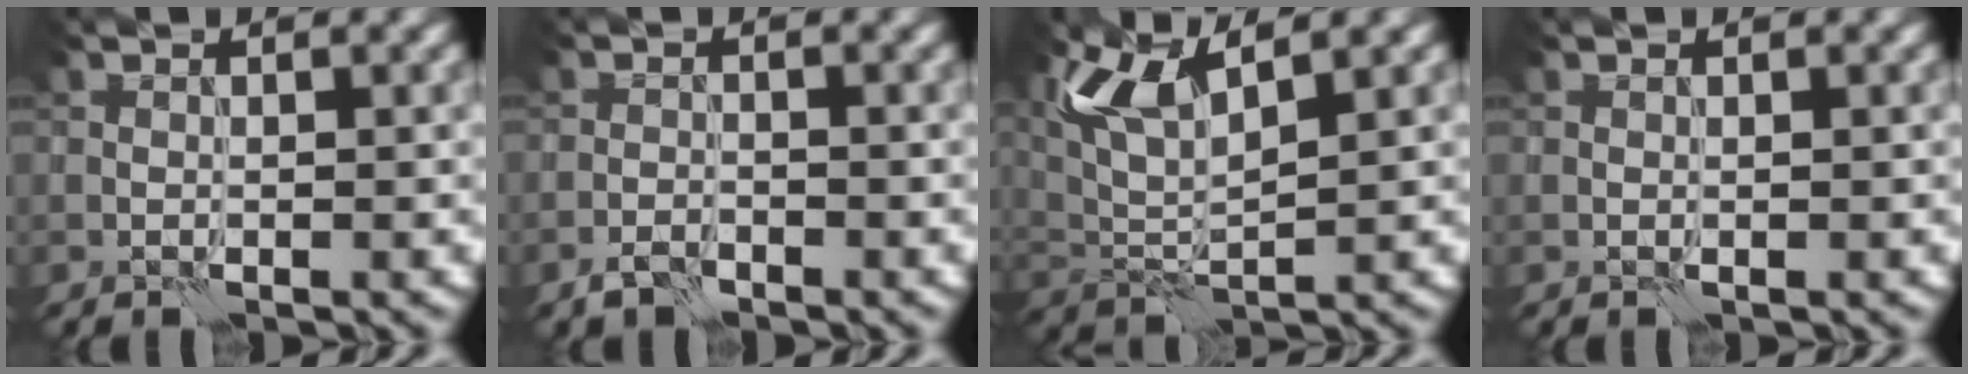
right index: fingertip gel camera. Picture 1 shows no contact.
{"total": 1.8, "force": [-1.5, 0.7, 0.8], "torque": [-0.014, 0.003, -0.032]}
{"total": 5.7, "force": [3.2, 1.8, 4.3], "torque": [-0.104, 0.005, 0.066]}
{"total": 0.0}